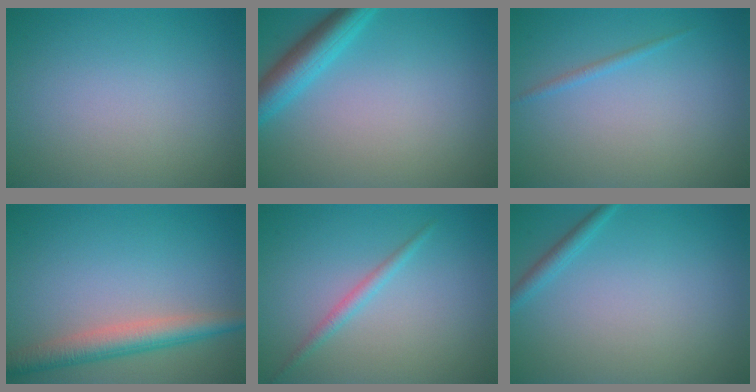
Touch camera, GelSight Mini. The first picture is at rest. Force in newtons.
{"total": 4.0, "press": 4.0, "slide": 0.1}
{"total": 0.8, "press": 0.8, "slide": 0.1}
{"total": 4.1, "press": 4.1, "slide": 0.1}
{"total": 1.3, "press": 1.3, "slide": 0.1}
{"total": 1.3, "press": 1.3, "slide": 0.1}